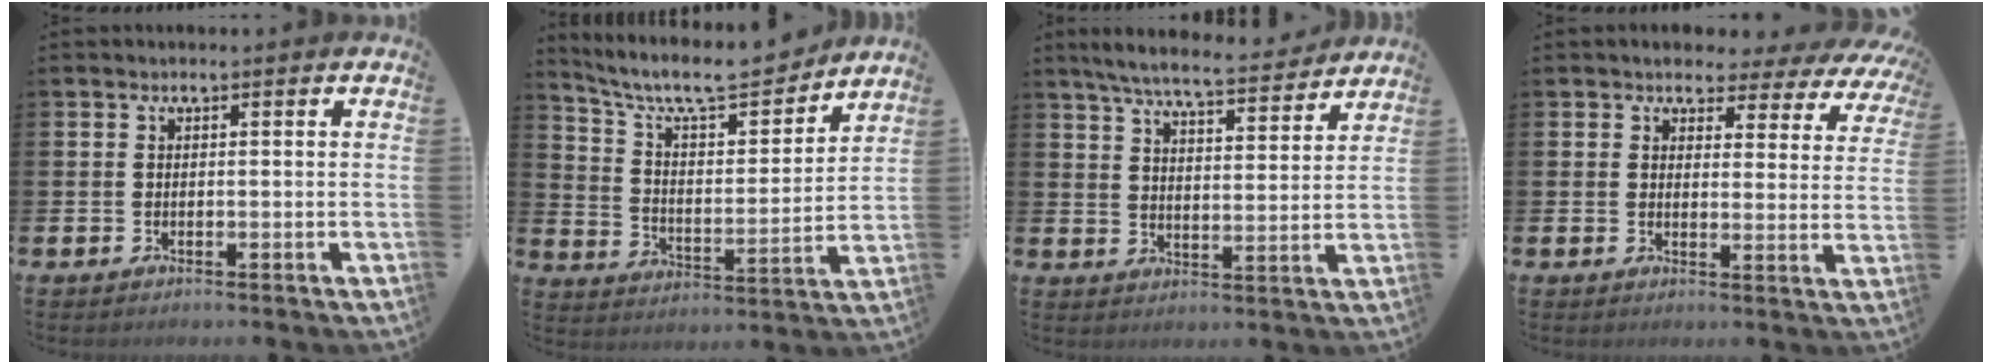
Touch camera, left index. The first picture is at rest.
{"total": 9.7, "force": [8.7, 2.3, 3.5], "torque": [-0.096, -0.065, 0.150]}
{"total": 7.0, "force": [6.5, 0.7, 2.4], "torque": [-0.066, -0.039, 0.112]}
{"total": 3.4, "force": [3.0, 1.5, 0.6], "torque": [-0.016, -0.028, 0.044]}